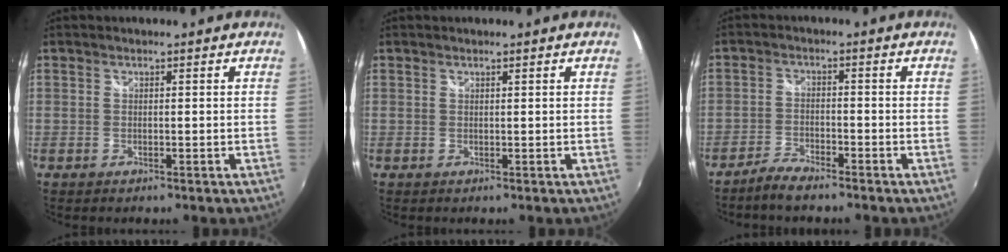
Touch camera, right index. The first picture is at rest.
{"total": 0.0}
{"total": 4.2, "force": [-3.7, 0.8, 1.8], "torque": [-0.057, -0.003, -0.075]}